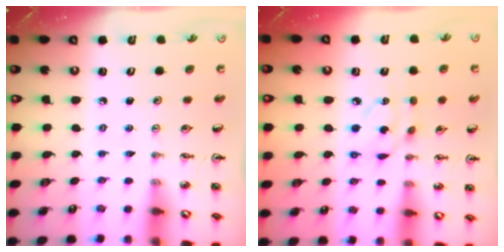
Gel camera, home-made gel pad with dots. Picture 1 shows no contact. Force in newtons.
{"total": 7.5, "press": 7.5, "slide": 0.3}